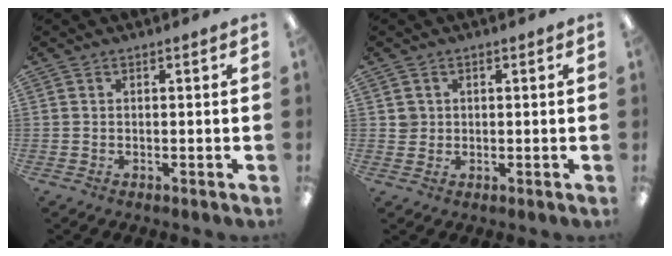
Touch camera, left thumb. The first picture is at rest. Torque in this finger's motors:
{"motor_torque": [-0.03, 0.01, 0.00, -0.03, 0.00]}